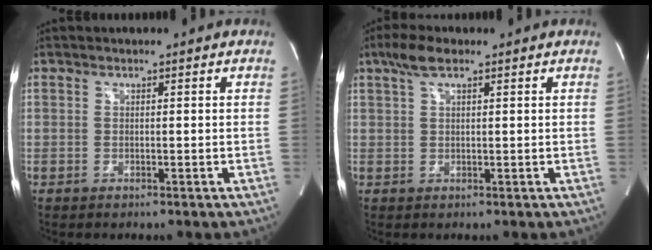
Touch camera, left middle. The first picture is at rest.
{"total": 4.0, "force": [2.5, 1.1, 2.8], "torque": [-0.066, 0.018, 0.051]}